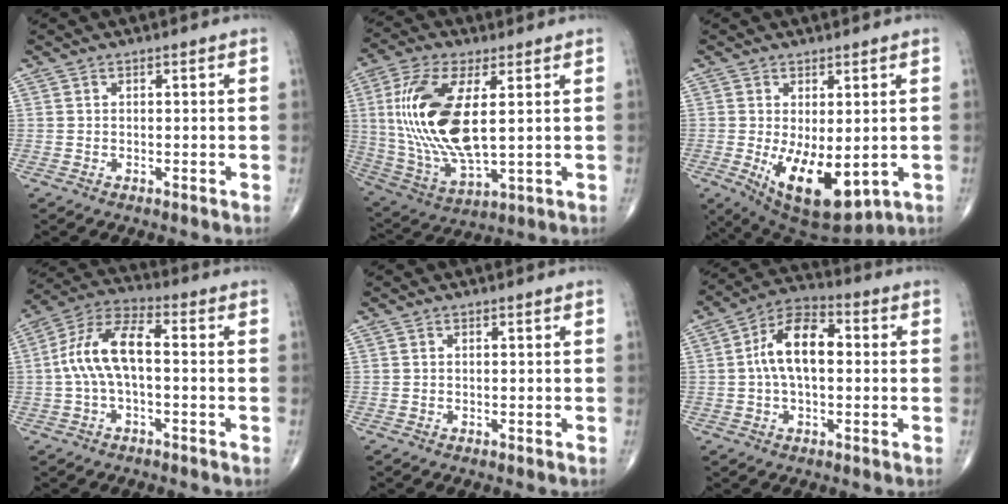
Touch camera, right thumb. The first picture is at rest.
{"total": 19.5, "force": [2.8, 8.2, 17.5], "torque": [-0.370, -0.018, 0.059]}
{"total": 12.8, "force": [-2.6, 6.1, 11.0], "torque": [-0.167, -0.025, -0.016]}
{"total": 11.0, "force": [-0.4, 4.9, 9.8], "torque": [-0.202, 0.042, -0.014]}
{"total": 0.0}
{"total": 11.2, "force": [0.7, 6.0, 9.5], "torque": [-0.167, 0.029, 0.003]}